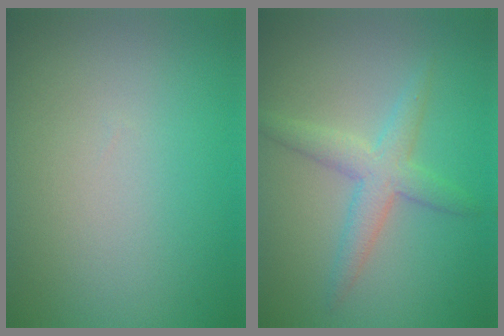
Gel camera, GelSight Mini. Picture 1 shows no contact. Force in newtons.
{"total": 3.2, "press": 3.2, "slide": 0.0}